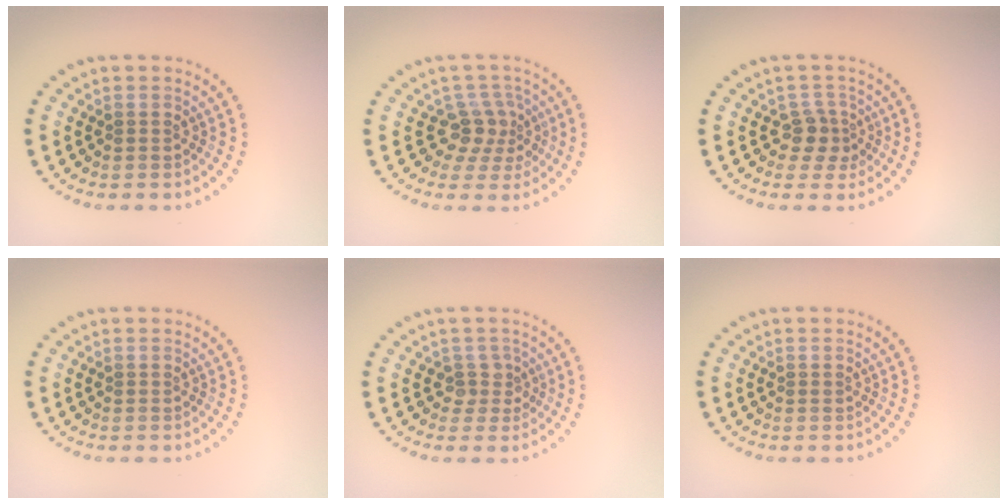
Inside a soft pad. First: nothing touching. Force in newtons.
{"total": 2.9, "press": 2.1, "slide": 1.9}
{"total": 2.1, "press": 1.8, "slide": 1.2}
{"total": 0.0}
{"total": 1.8, "press": 1.3, "slide": 1.3}
{"total": 0.0}